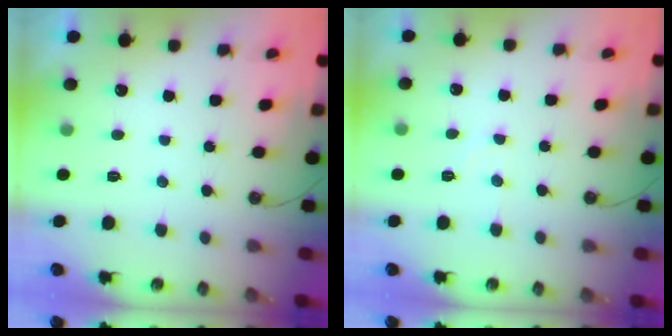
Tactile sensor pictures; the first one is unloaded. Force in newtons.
{"total": 4.9, "press": 4.8, "slide": 0.9}